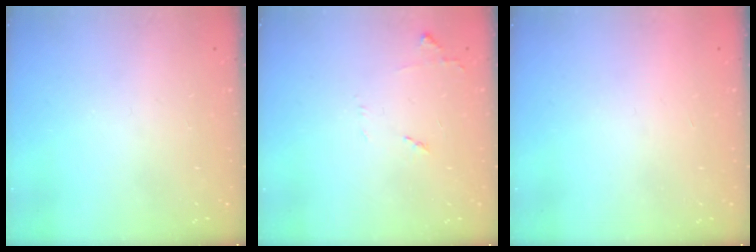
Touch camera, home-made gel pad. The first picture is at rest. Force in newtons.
{"total": 6.8, "press": 6.8, "slide": 0.9}
{"total": 1.5, "press": 1.5, "slide": 0.1}